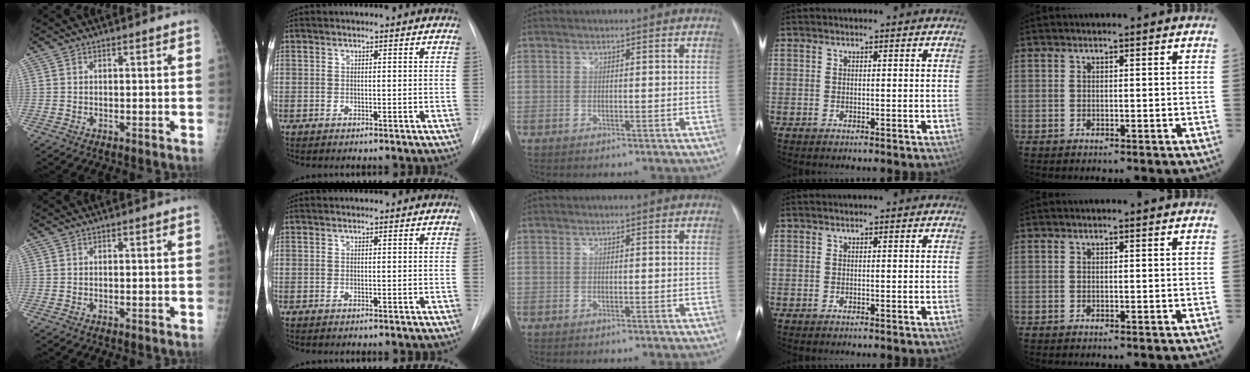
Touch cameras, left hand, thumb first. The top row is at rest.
{}